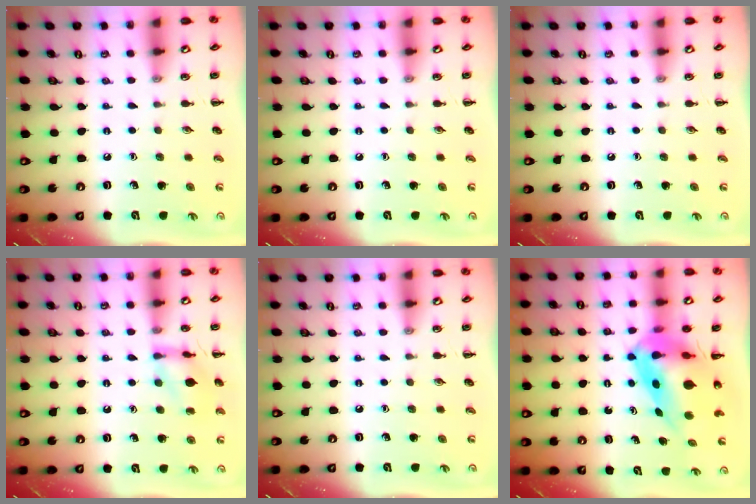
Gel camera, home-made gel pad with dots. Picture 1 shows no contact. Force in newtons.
{"total": 0.0}
{"total": 0.0}
{"total": 11.7, "press": 11.7, "slide": 0.4}
{"total": 0.0}
{"total": 11.2, "press": 10.7, "slide": 3.1}